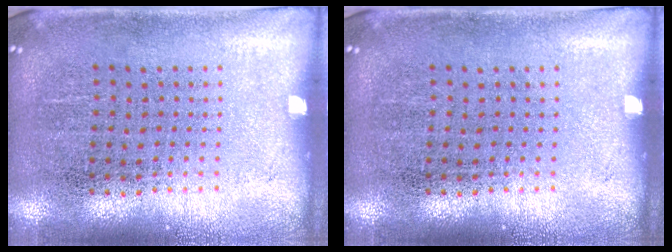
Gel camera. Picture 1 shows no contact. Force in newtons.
{"total": 0.0}